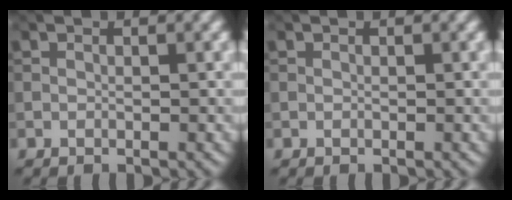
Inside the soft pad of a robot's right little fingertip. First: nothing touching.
{"total": 0.0}